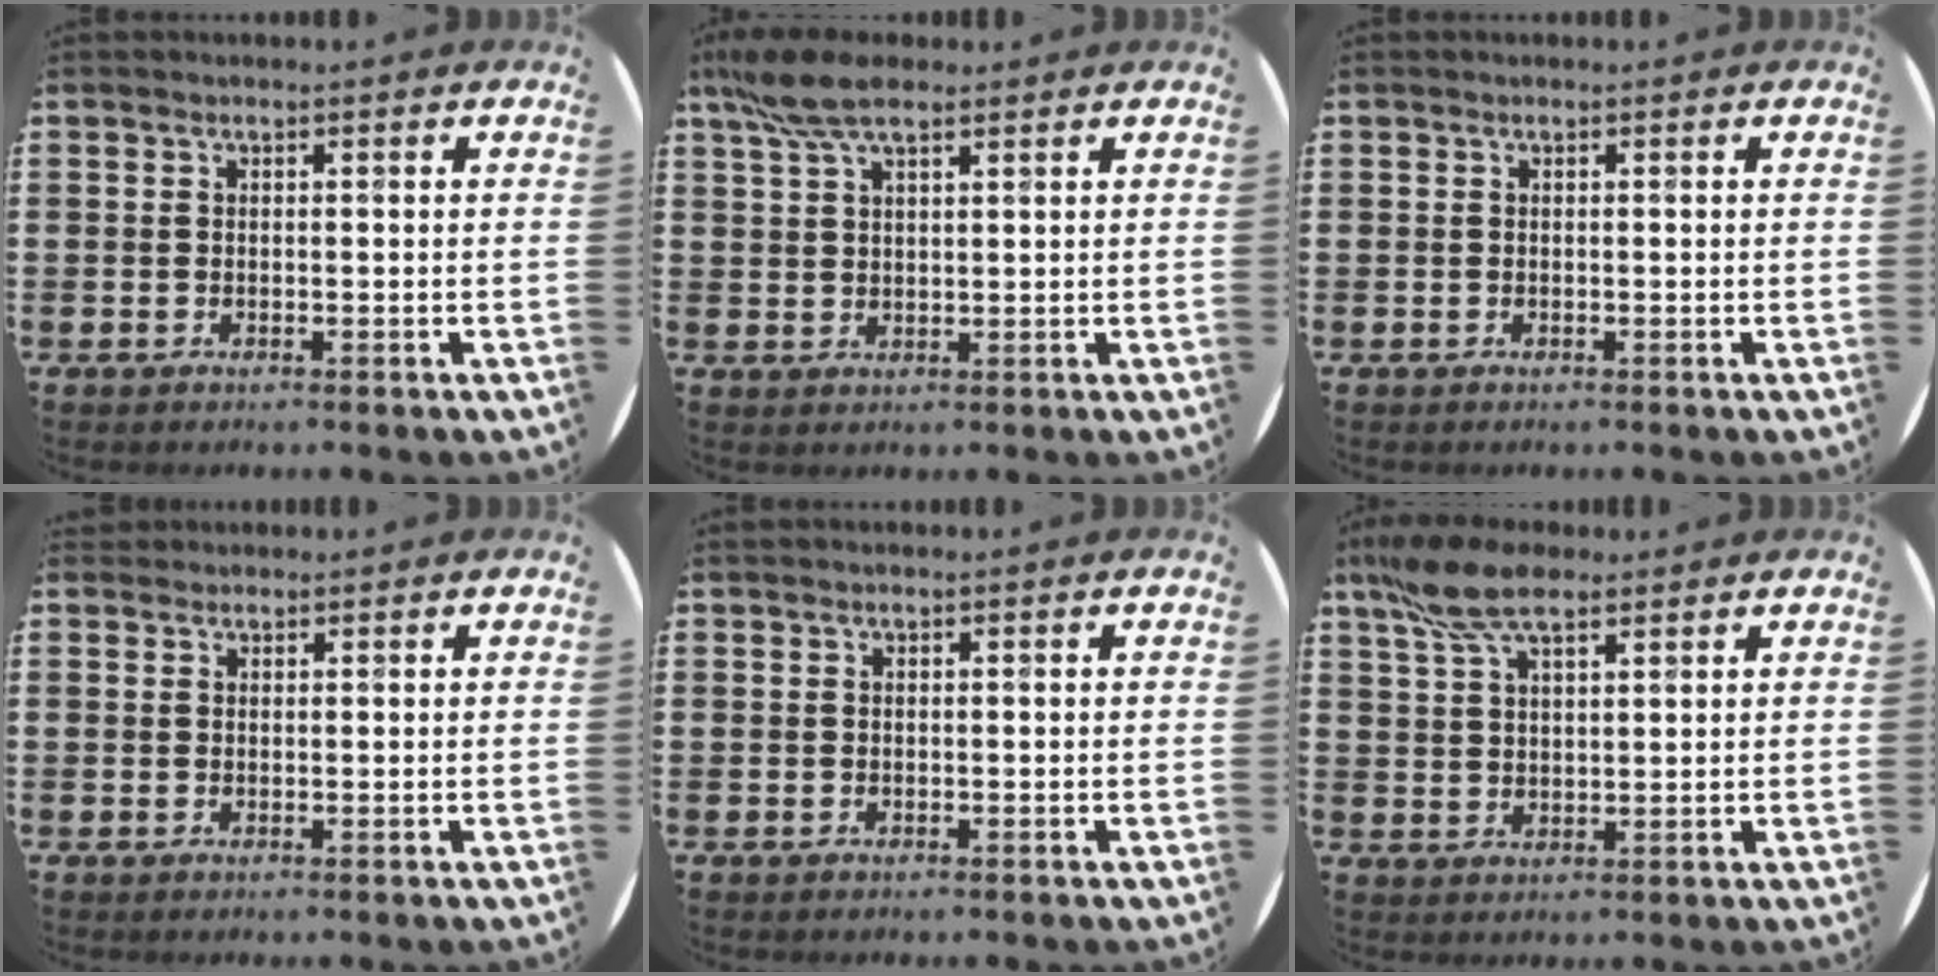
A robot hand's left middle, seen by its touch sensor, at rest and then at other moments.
{"total": 6.4, "force": [4.5, 2.1, 4.0], "torque": [-0.088, 0.001, 0.083]}
{"total": 0.0}
{"total": 0.7, "force": [0.6, 0.3, -0.1], "torque": [0.010, 0.000, 0.010]}
{"total": 0.0}
{"total": 7.9, "force": [5.7, 2.8, 4.7], "torque": [-0.108, -0.001, 0.106]}